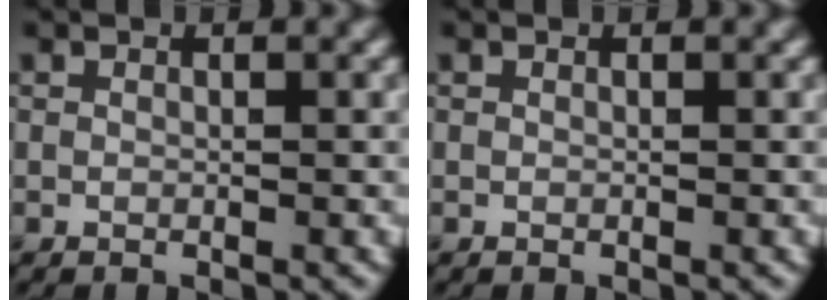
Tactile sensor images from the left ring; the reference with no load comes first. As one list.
[{"total": 0.0}]